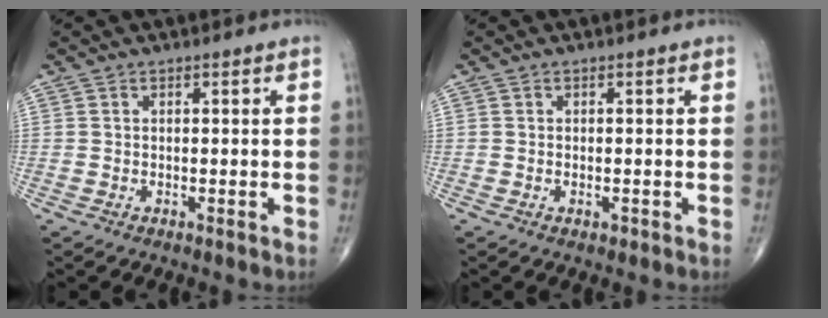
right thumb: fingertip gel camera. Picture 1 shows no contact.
{"total": 1.0, "force": [-0.4, 0.5, 0.7], "torque": [-0.012, 0.000, -0.005]}